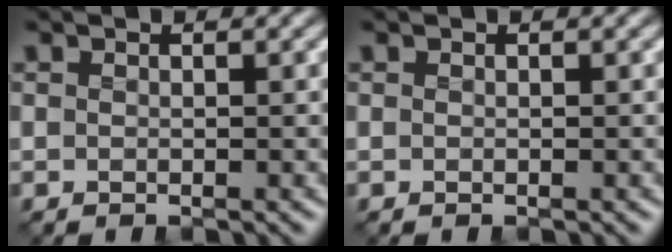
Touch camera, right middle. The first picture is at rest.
{"total": 0.0}